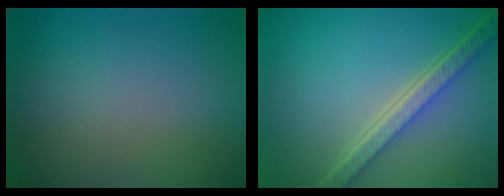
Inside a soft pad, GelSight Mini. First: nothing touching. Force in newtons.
{"total": 5.4, "press": 4.1, "slide": 3.4}